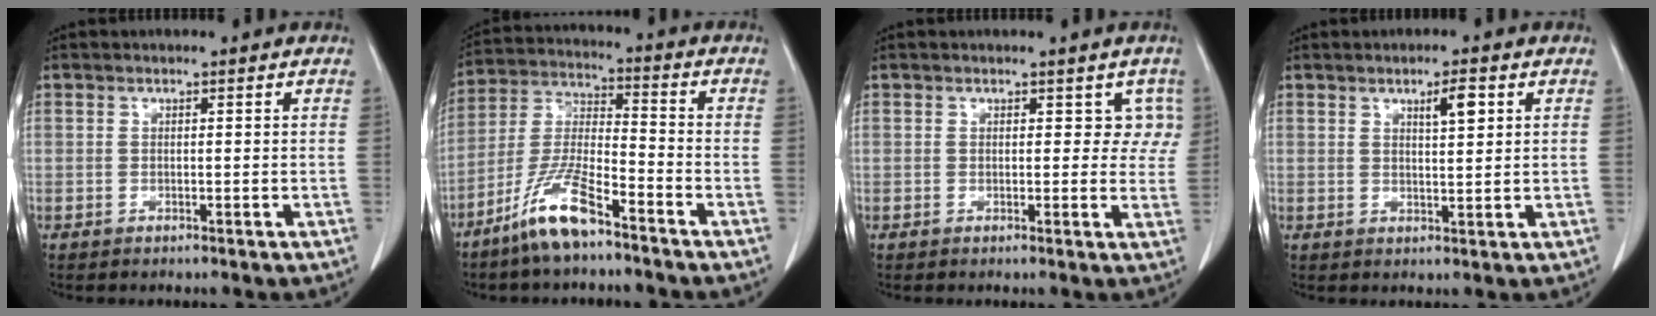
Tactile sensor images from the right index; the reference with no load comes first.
{"total": 10.8, "force": [-7.4, 1.6, 7.6], "torque": [-0.166, -0.017, -0.149]}
{"total": 3.2, "force": [1.3, 2.4, 1.7], "torque": [0.011, 0.006, 0.006]}
{"total": 3.3, "force": [1.6, 0.6, 2.9], "torque": [-0.048, -0.001, 0.026]}